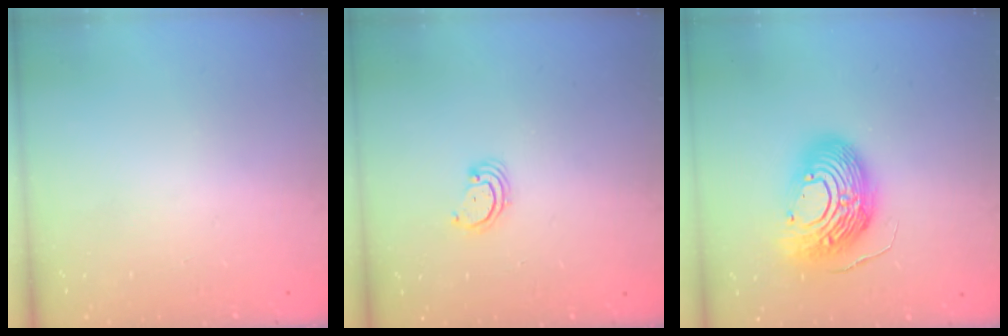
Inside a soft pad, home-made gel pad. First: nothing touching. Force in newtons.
{"total": 2.3, "press": 2.3, "slide": 0.2}
{"total": 17.0, "press": 16.9, "slide": 1.5}